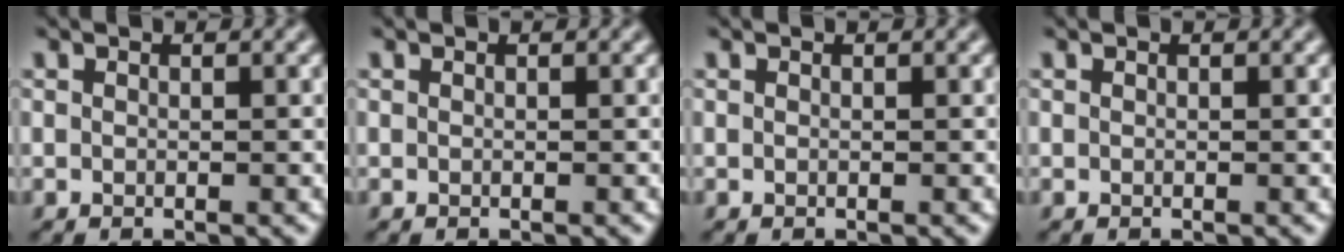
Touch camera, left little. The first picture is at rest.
{"total": 0.0}
{"total": 0.0}
{"total": 0.0}